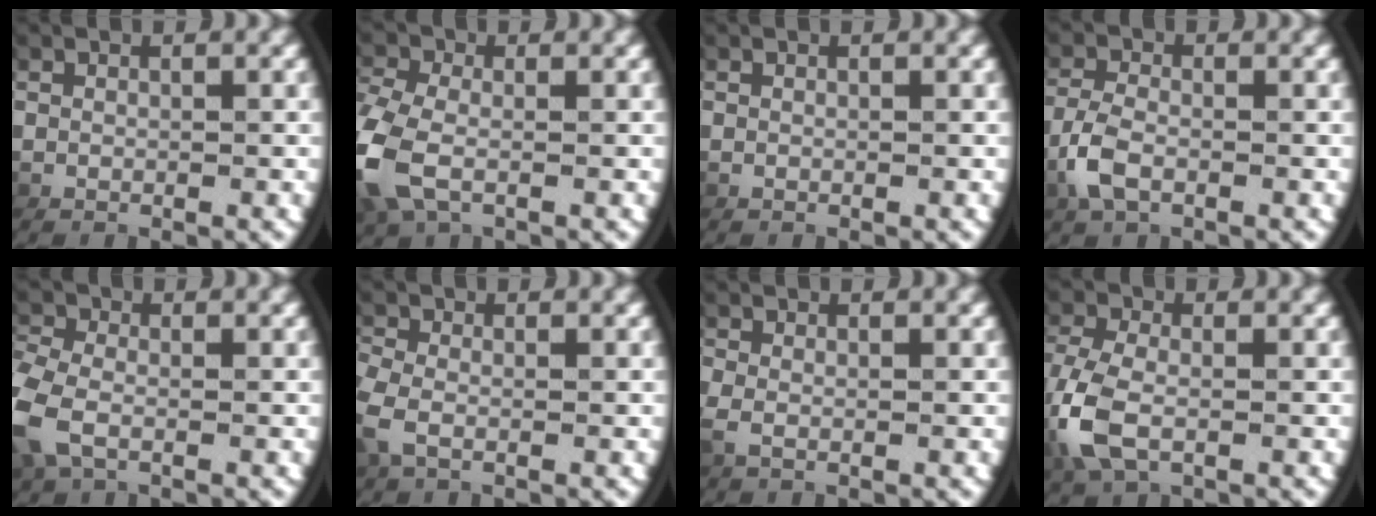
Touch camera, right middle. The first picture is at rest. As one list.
[{"total": 4.2, "force": [-0.7, 2.7, 3.1], "torque": [-0.111, -0.017, 0.001]}, {"total": 0.0}, {"total": 2.5, "force": [-0.8, 1.2, 2.0], "torque": [-0.054, -0.002, -0.011]}, {"total": 3.3, "force": [-0.6, 2.3, 2.3], "torque": [-0.086, -0.013, 0.000]}, {"total": 1.2, "force": [-0.3, 0.0, 1.1], "torque": [-0.046, -0.006, 0.008]}, {"total": 1.0, "force": [-0.1, 0.3, 0.9], "torque": [-0.035, -0.005, 0.003]}, {"total": 4.3, "force": [-0.5, 2.6, 3.5], "torque": [-0.105, -0.011, 0.003]}]